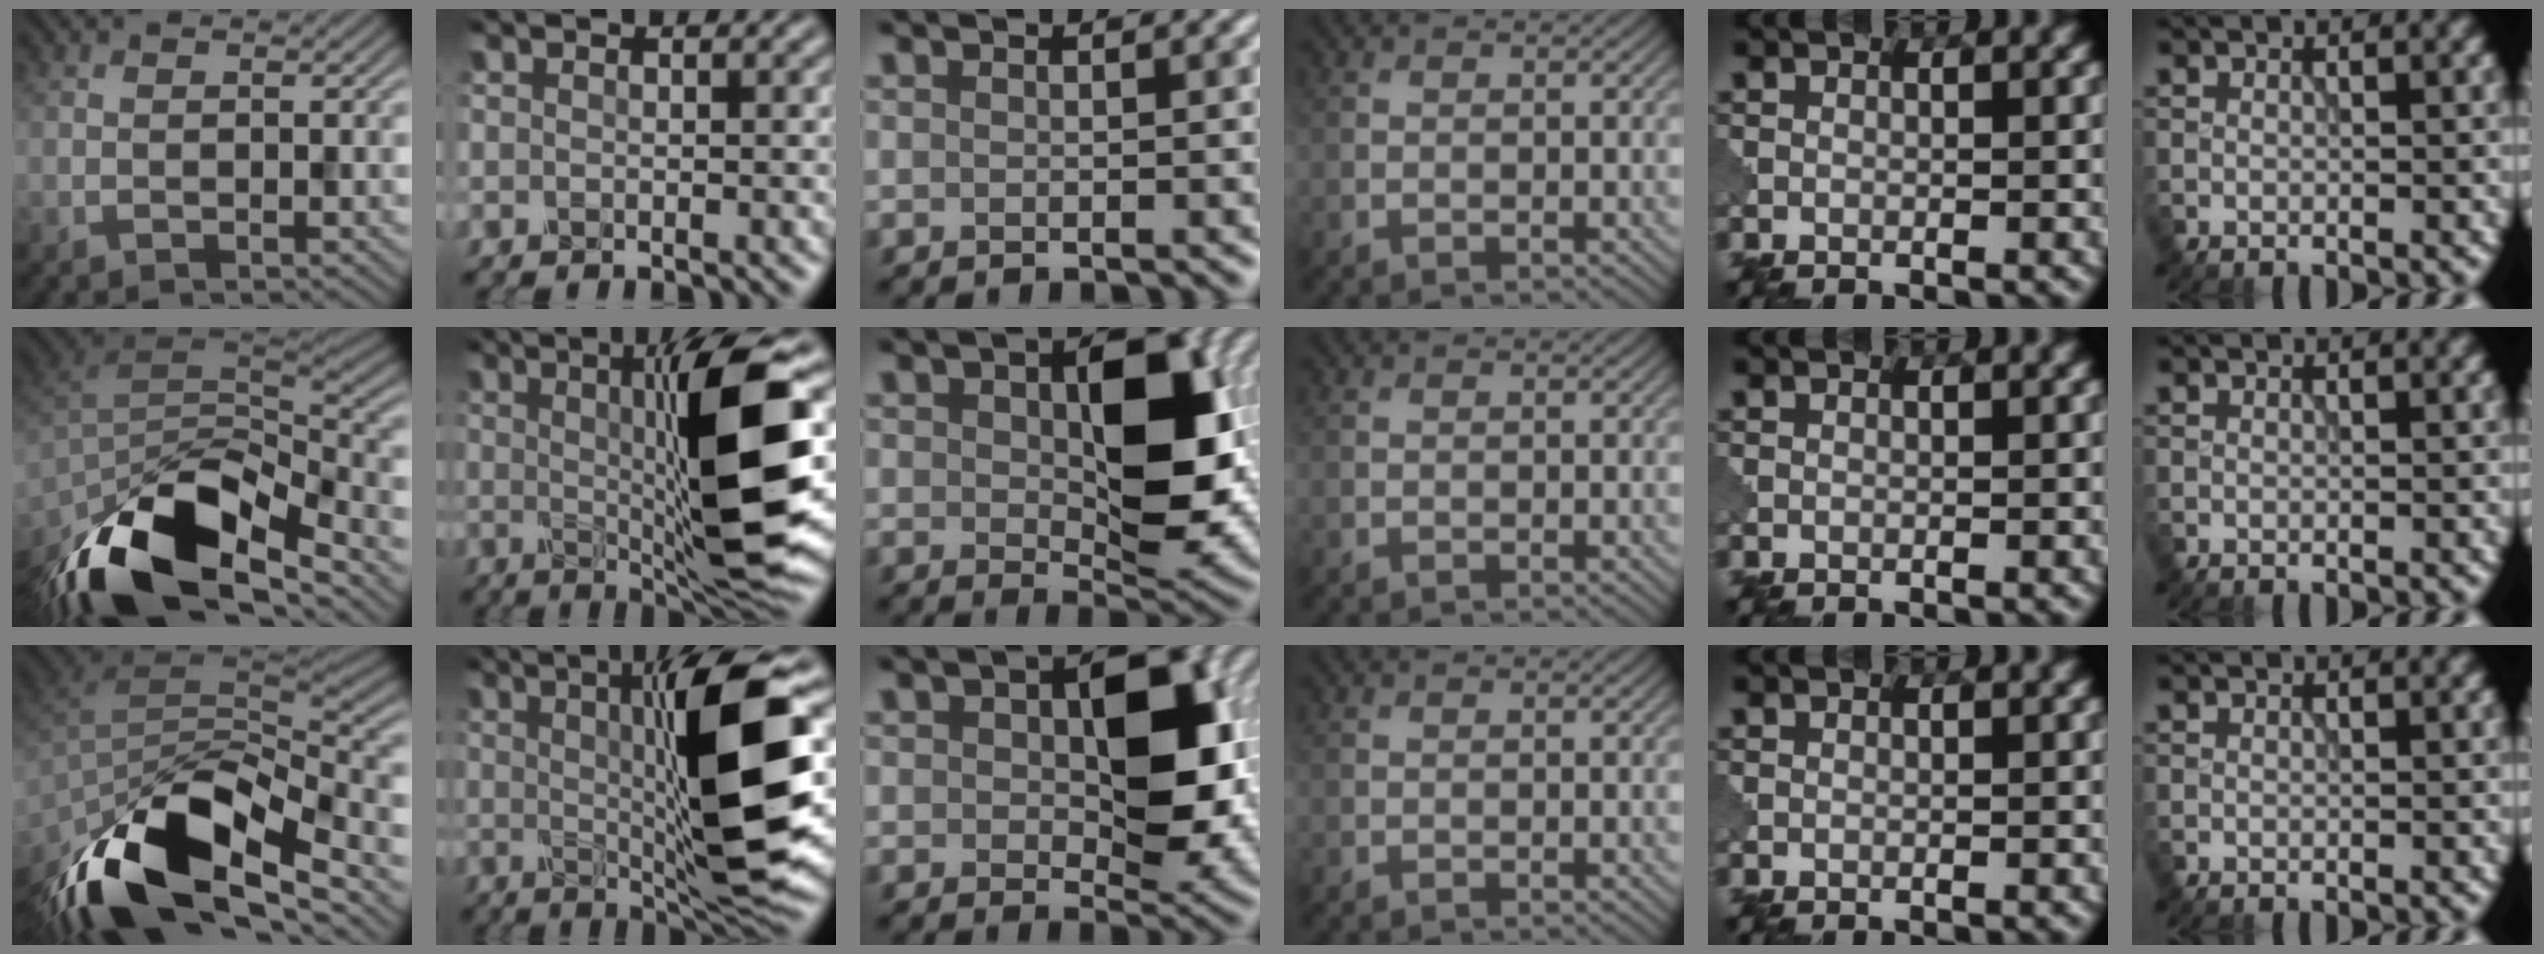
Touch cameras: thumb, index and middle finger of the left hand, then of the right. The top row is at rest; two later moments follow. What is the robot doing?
{"motion": "shake", "object": "sieve"}